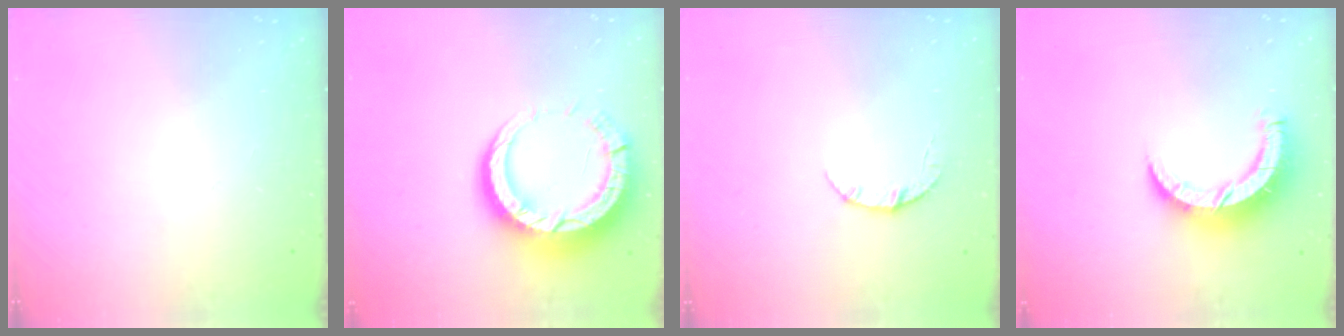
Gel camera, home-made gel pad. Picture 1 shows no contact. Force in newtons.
{"total": 13.4, "press": 13.3, "slide": 1.4}
{"total": 3.5, "press": 3.5, "slide": 0.4}
{"total": 9.4, "press": 9.4, "slide": 0.7}